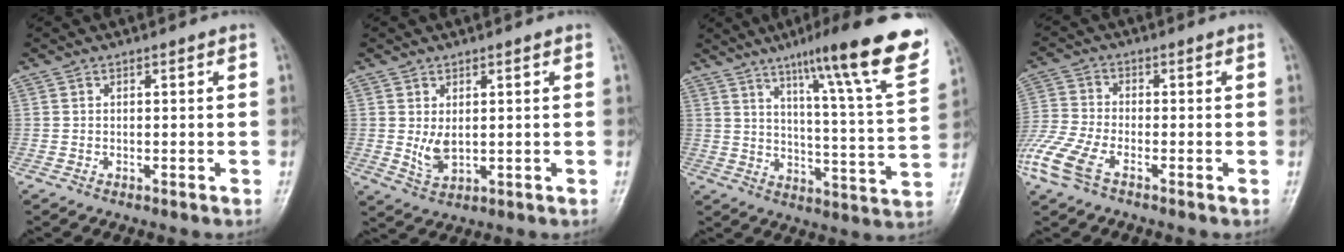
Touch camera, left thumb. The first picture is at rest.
{"total": 3.7, "force": [0.5, 2.1, 3.0], "torque": [-0.048, -0.014, 0.019]}
{"total": 21.2, "force": [13.2, 1.9, 16.5], "torque": [-0.209, -0.051, 0.183]}
{"total": 8.7, "force": [-4.8, 3.8, 6.3], "torque": [-0.166, 0.005, -0.101]}